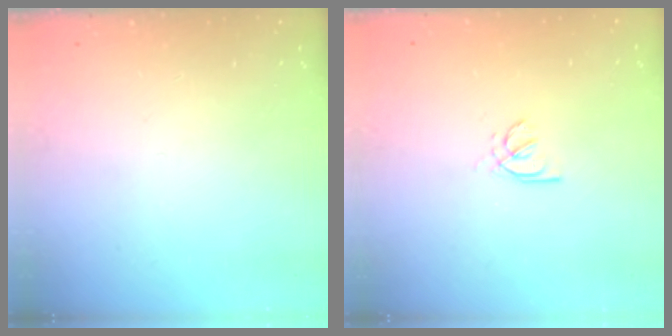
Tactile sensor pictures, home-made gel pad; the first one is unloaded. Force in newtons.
{"total": 2.0, "press": 2.0, "slide": 0.6}